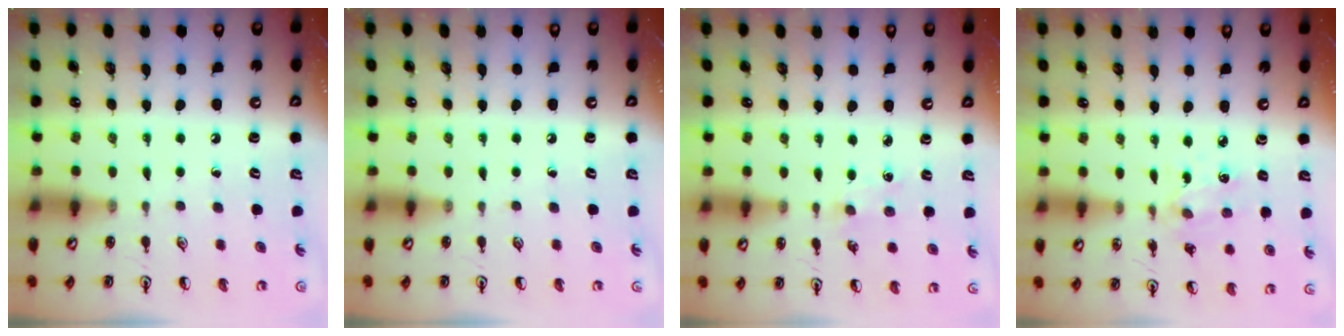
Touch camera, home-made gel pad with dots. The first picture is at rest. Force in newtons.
{"total": 0.0}
{"total": 2.8, "press": 2.7, "slide": 0.5}
{"total": 2.8, "press": 2.7, "slide": 0.7}